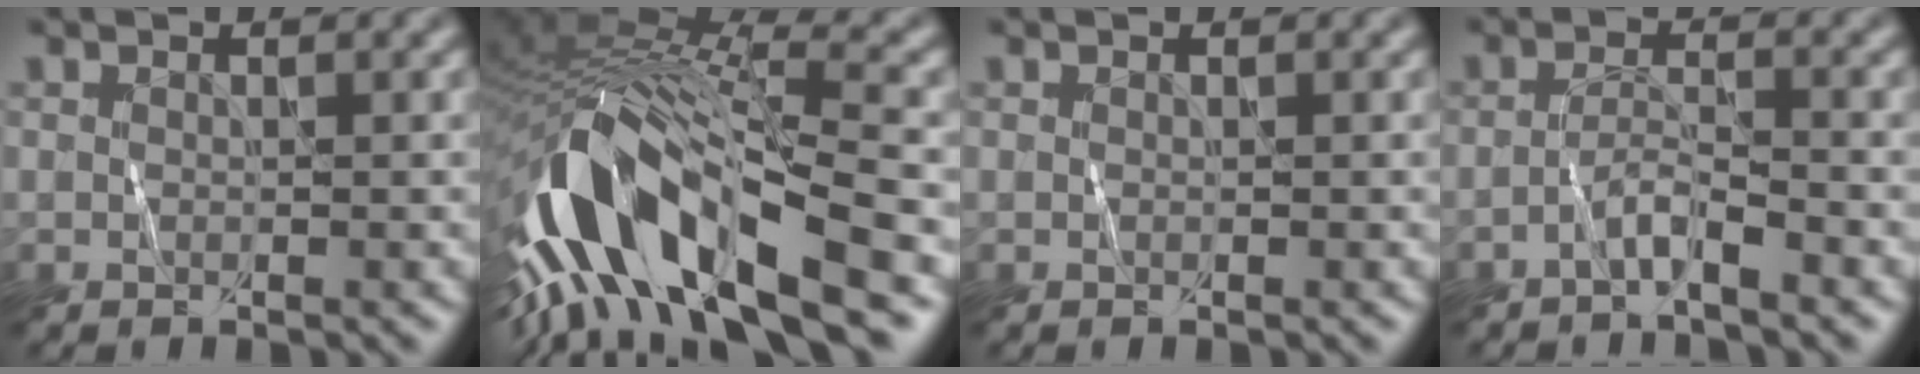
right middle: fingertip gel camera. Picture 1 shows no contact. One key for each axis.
{"total": 14.7, "fx": -6.9, "fy": 5.9, "fz": 11.5, "tx": -0.232, "ty": 0.006, "tz": -0.111}
{"total": 0.0}
{"total": 2.1, "fx": -1.5, "fy": 0.1, "fz": 1.4, "tx": -0.024, "ty": 0.011, "tz": -0.036}